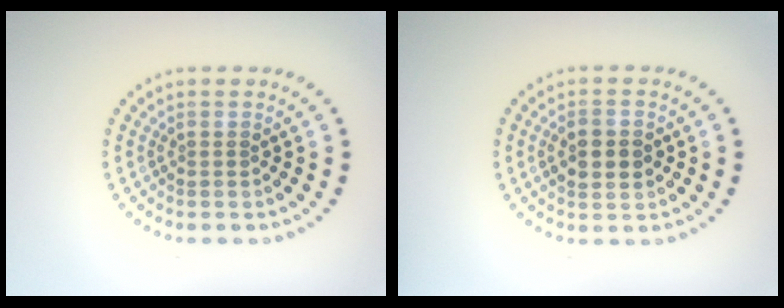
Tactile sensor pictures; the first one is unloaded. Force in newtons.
{"total": 3.1, "press": 3.1, "slide": 0.1}